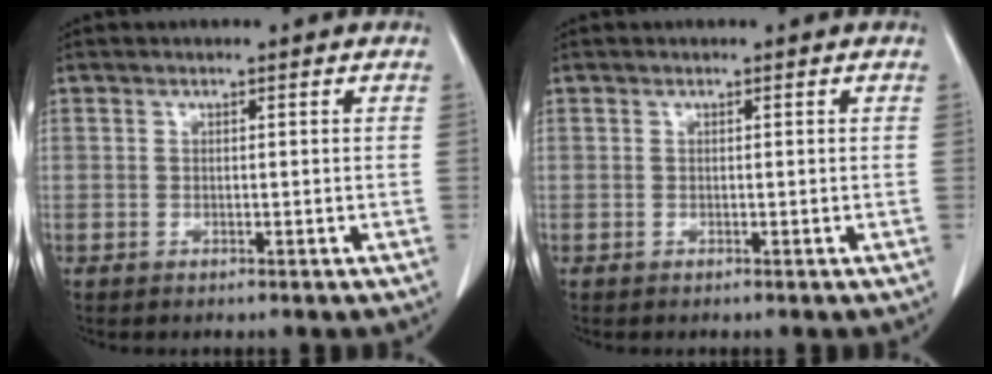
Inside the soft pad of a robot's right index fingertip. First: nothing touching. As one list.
[{"total": 0.0}]